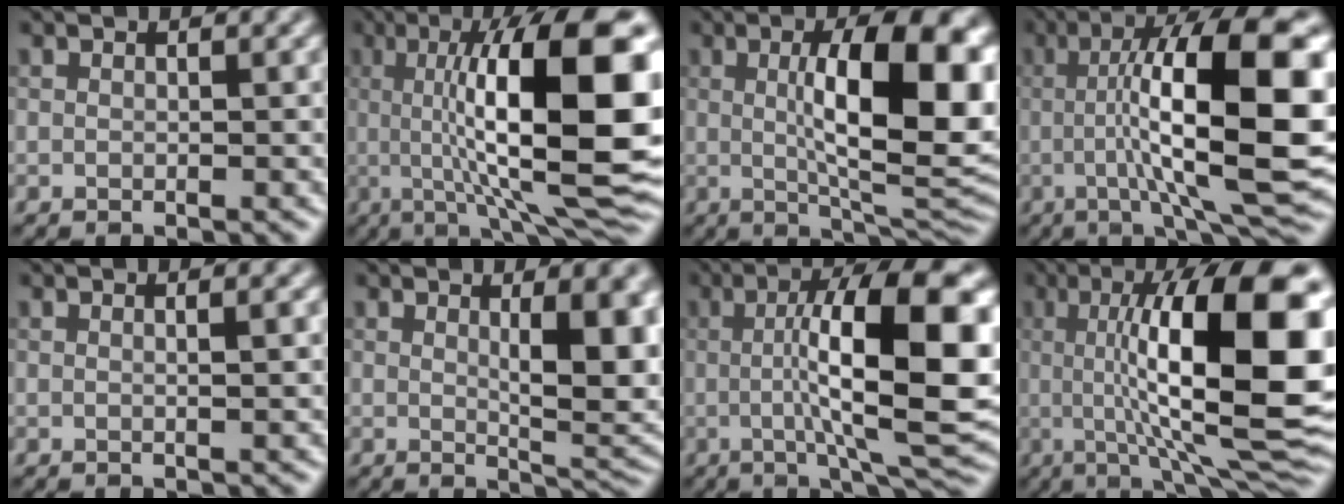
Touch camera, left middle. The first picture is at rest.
{"total": 16.0, "force": [1.2, 4.1, 15.4], "torque": [-0.204, 0.008, 0.013]}
{"total": 12.5, "force": [1.4, 3.9, 11.8], "torque": [-0.163, 0.003, 0.024]}
{"total": 14.4, "force": [0.1, 3.0, 14.1], "torque": [-0.199, 0.019, 0.001]}
{"total": 1.3, "force": [0.2, 0.4, 1.3], "torque": [-0.015, 0.004, -0.004]}
{"total": 7.6, "force": [1.3, 2.1, 7.2], "torque": [-0.097, -0.011, 0.029]}
{"total": 13.1, "force": [0.4, 3.1, 12.7], "torque": [-0.178, 0.008, 0.005]}
{"total": 15.8, "force": [1.4, 4.0, 15.2], "torque": [-0.202, 0.006, 0.016]}